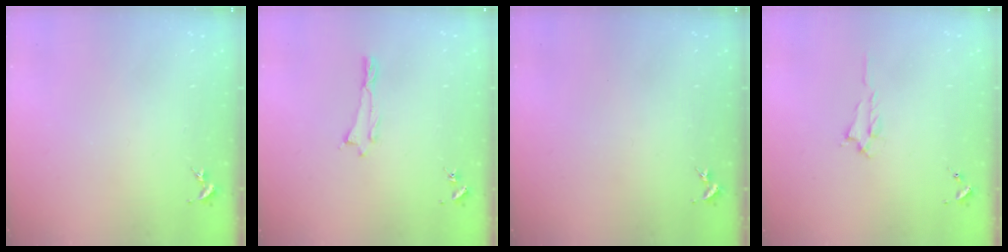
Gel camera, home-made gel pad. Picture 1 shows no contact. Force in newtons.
{"total": 0.0}
{"total": 0.0}
{"total": 0.7, "press": 0.6, "slide": 0.2}